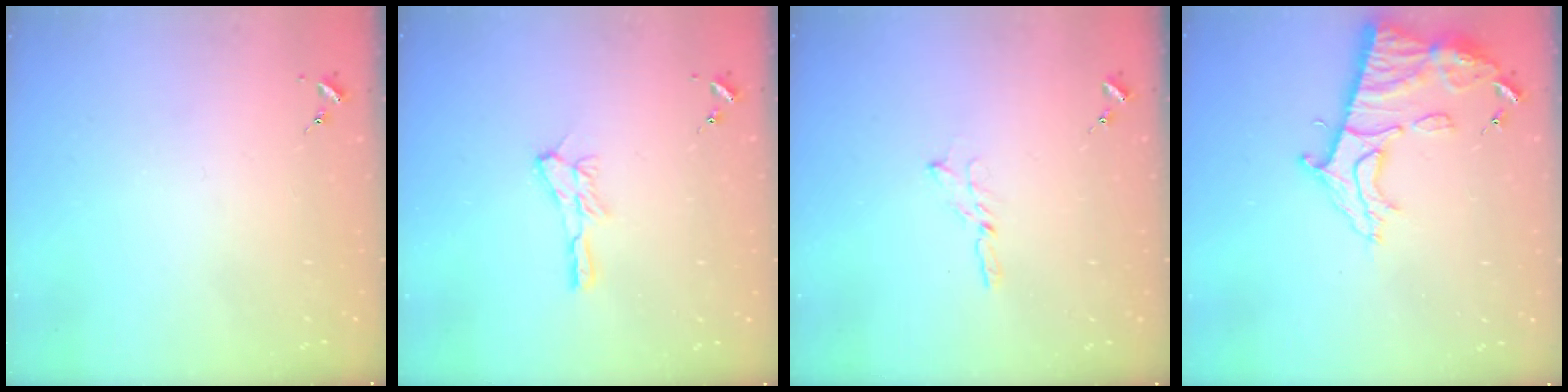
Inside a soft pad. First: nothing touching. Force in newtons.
{"total": 8.1, "press": 8.0, "slide": 0.6}
{"total": 4.0, "press": 4.0, "slide": 0.2}
{"total": 14.7, "press": 14.6, "slide": 1.3}